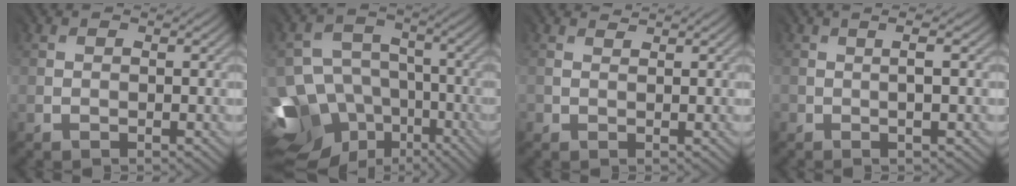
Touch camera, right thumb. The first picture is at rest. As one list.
[{"total": 13.3, "force": [-7.2, 10.0, 4.8], "torque": [-0.141, -0.019, -0.106]}, {"total": 0.7, "force": [0.5, 0.4, 0.3], "torque": [-0.005, 0.002, 0.008]}, {"total": 1.3, "force": [-0.2, -0.5, 1.2], "torque": [-0.023, 0.003, -0.005]}]